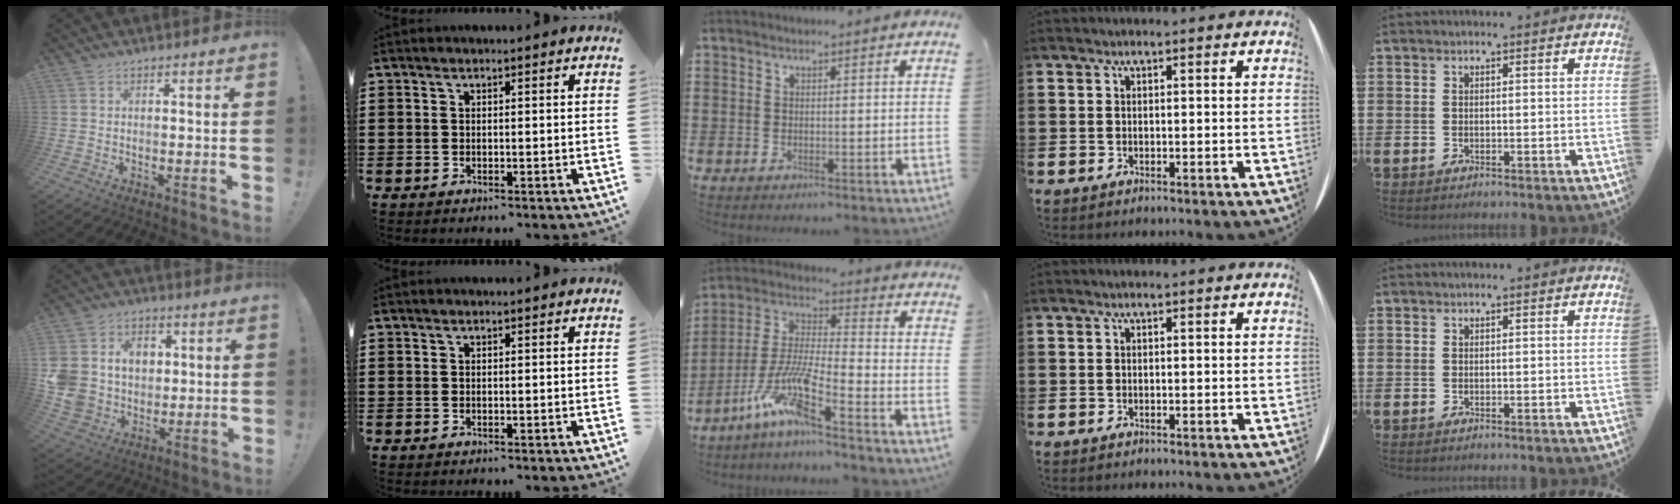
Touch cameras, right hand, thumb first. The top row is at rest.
{"thumb": {"total": 13.3, "force": [2.3, 11.7, 6.0], "torque": [-0.109, -0.009, 0.052]}, "middle": {"total": 10.4, "force": [-7.4, 0.7, 7.3], "torque": [-0.174, -0.022, -0.154]}}